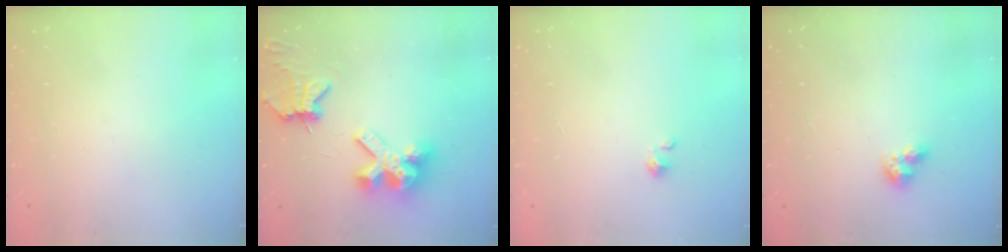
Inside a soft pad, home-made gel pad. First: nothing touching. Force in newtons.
{"total": 9.9, "press": 9.8, "slide": 1.1}
{"total": 1.3, "press": 1.3, "slide": 0.1}
{"total": 5.5, "press": 5.5, "slide": 0.2}